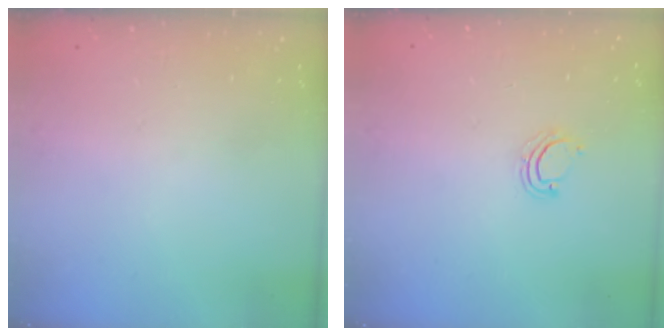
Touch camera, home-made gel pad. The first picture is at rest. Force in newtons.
{"total": 2.2, "press": 2.2, "slide": 0.1}